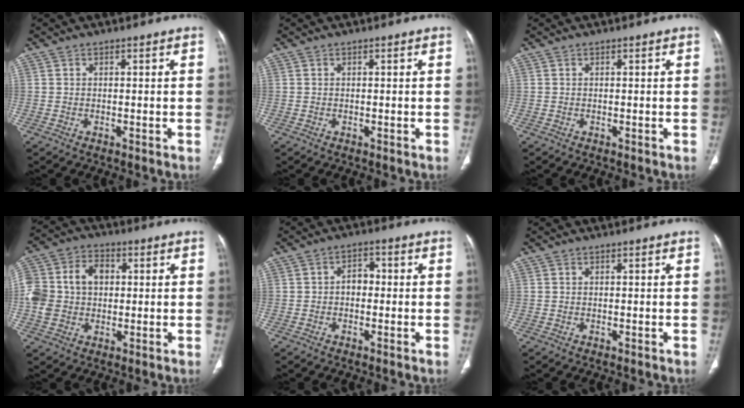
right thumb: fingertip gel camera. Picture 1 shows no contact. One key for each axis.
{"total": 0.0}
{"total": 0.0}
{"total": 13.4, "fx": 1.0, "fy": 10.2, "fz": 8.6, "tx": -0.168, "ty": 0.027, "tz": 0.019}
{"total": 3.4, "fx": -0.3, "fy": 2.5, "fz": 2.3, "tx": -0.022, "ty": 0.015, "tz": -0.014}
{"total": 0.0}